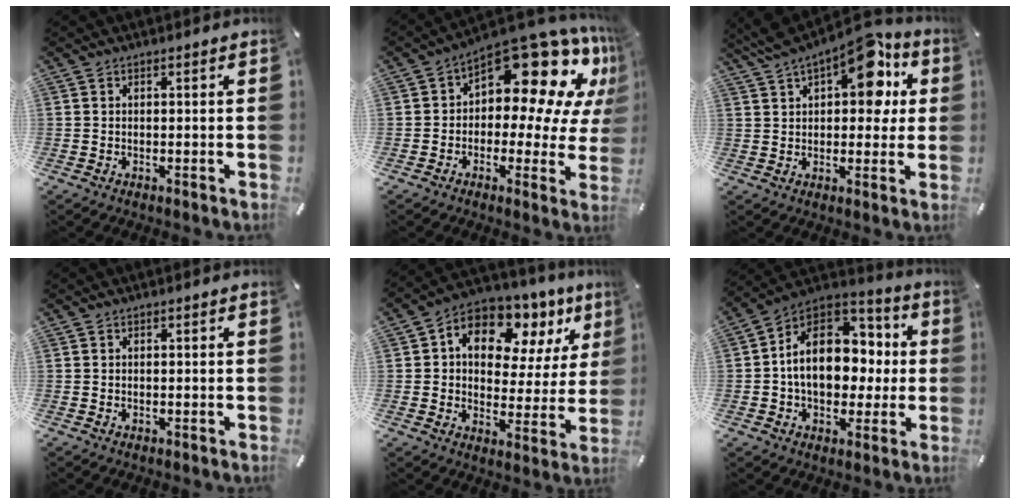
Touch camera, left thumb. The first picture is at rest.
{"total": 17.8, "force": [9.6, 9.2, 11.8], "torque": [-0.157, -0.084, 0.159]}
{"total": 15.1, "force": [7.9, 7.5, 10.4], "torque": [-0.149, -0.036, 0.134]}
{"total": 0.0}
{"total": 11.3, "force": [6.1, 7.6, 5.8], "torque": [-0.094, -0.048, 0.107]}
{"total": 16.6, "force": [0.4, 12.9, 10.5], "torque": [-0.166, 0.002, 0.011]}